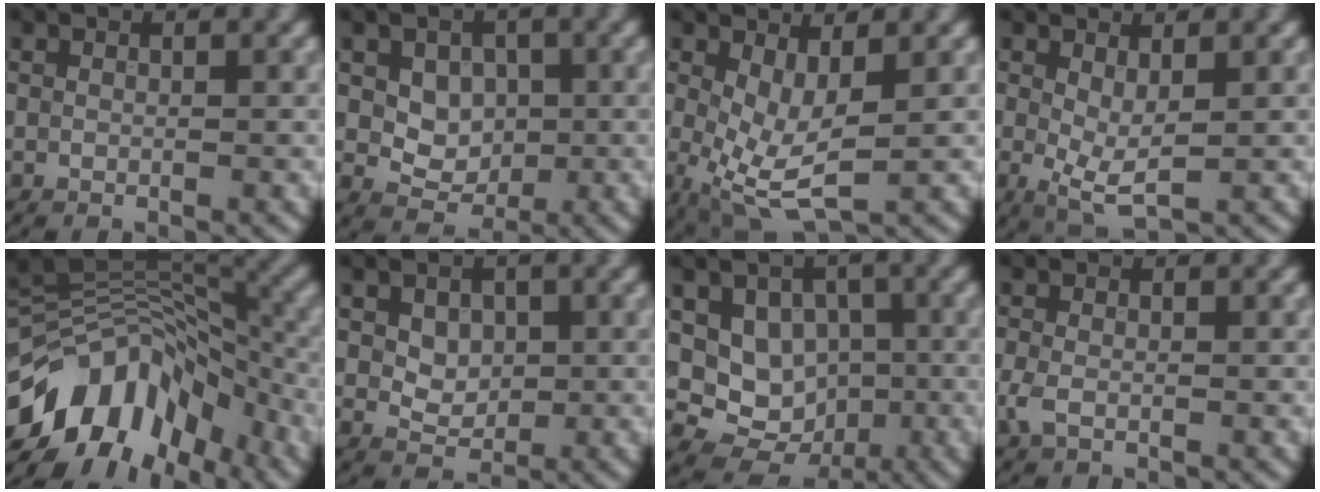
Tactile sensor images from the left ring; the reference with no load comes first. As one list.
[{"total": 3.3, "force": [0.4, 2.5, 2.1], "torque": [-0.029, -0.003, 0.004]}, {"total": 5.4, "force": [-0.3, 2.3, 4.9], "torque": [-0.118, -0.013, -0.002]}, {"total": 3.5, "force": [0.1, 1.3, 3.3], "torque": [-0.073, -0.007, 0.001]}, {"total": 12.6, "force": [-6.6, 8.0, 7.2], "torque": [-0.124, 0.022, -0.124]}, {"total": 2.2, "force": [0.6, 1.6, 1.4], "torque": [-0.023, -0.001, 0.009]}, {"total": 7.7, "force": [-0.4, 6.6, 4.0], "torque": [-0.044, 0.002, -0.020]}, {"total": 1.7, "force": [-0.6, 0.9, 1.3], "torque": [-0.035, 0.002, -0.015]}]